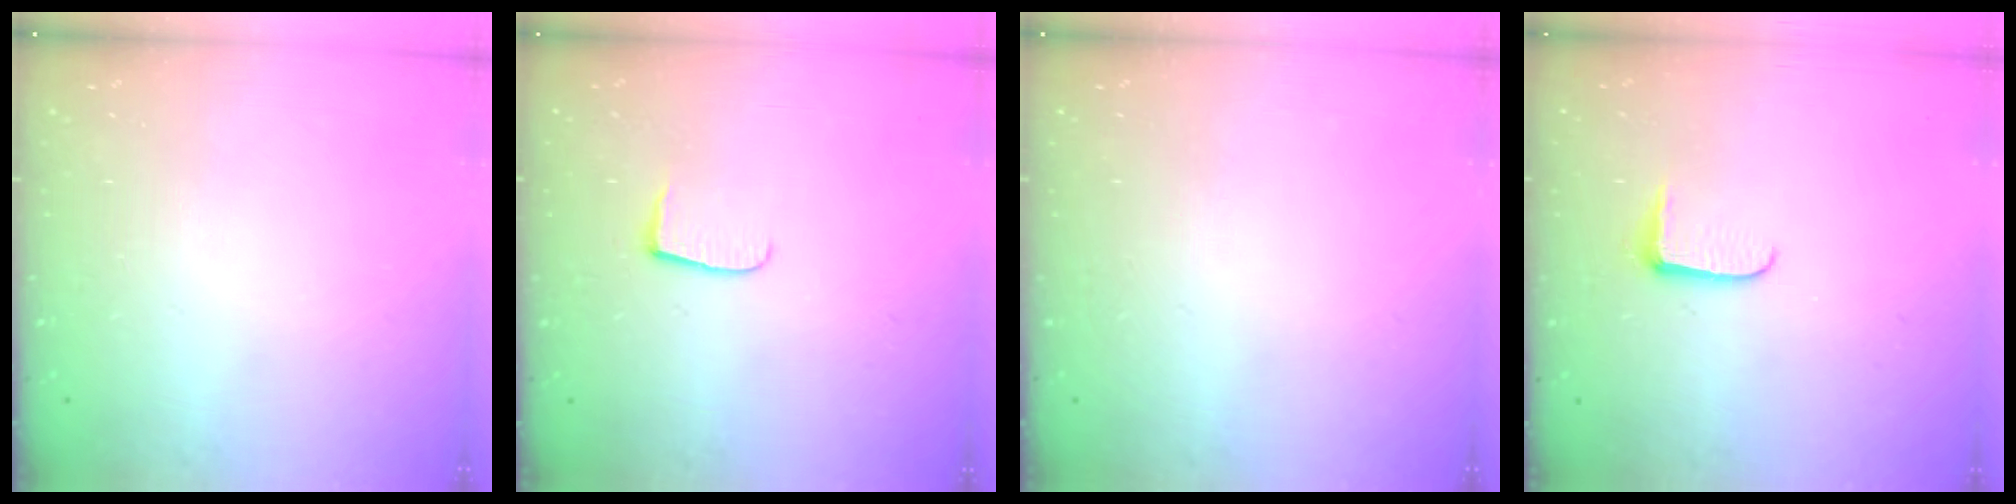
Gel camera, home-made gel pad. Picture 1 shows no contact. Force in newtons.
{"total": 5.2, "press": 5.2, "slide": 0.7}
{"total": 0.0}
{"total": 6.2, "press": 6.1, "slide": 0.8}